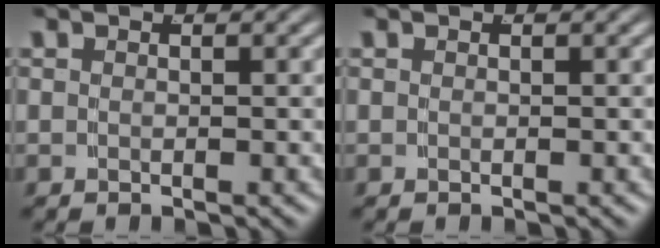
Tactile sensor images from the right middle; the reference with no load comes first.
{"total": 0.0}